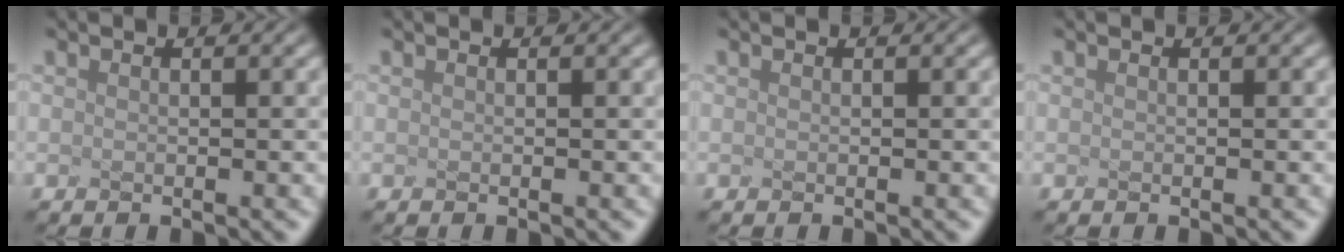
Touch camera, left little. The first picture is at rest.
{"total": 0.0}
{"total": 0.0}
{"total": 0.0}